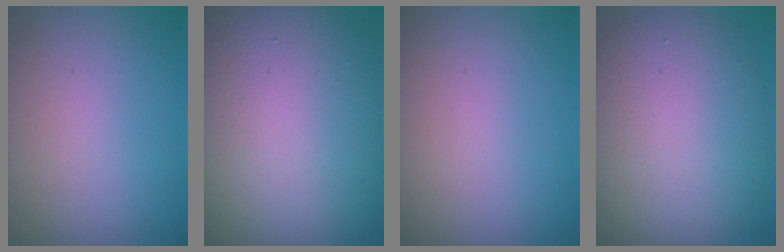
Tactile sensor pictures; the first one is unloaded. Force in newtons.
{"total": 17.7, "press": 17.6, "slide": 1.5}
{"total": 0.0}
{"total": 11.2, "press": 11.2, "slide": 0.4}